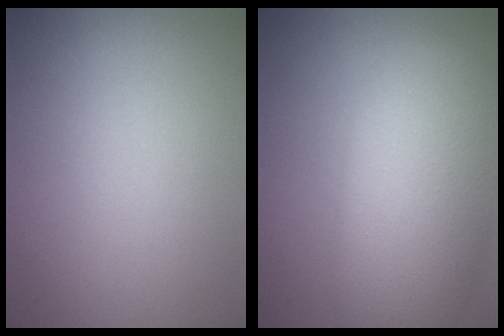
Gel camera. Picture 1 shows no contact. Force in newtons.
{"total": 9.6, "press": 9.6, "slide": 0.7}